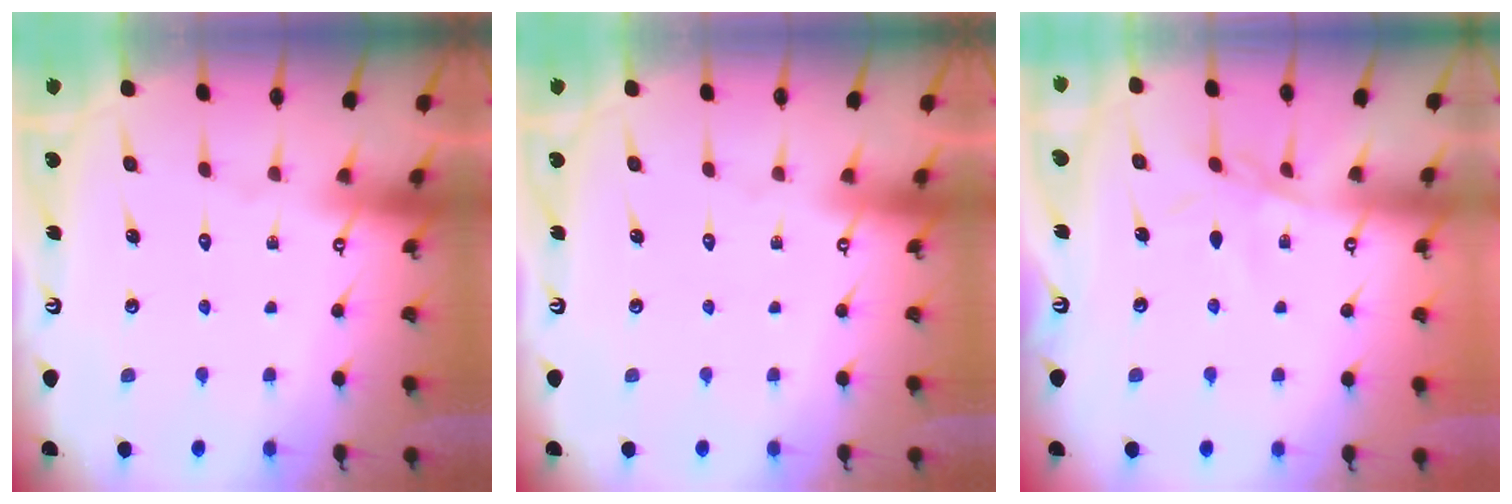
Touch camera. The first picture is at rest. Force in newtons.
{"total": 0.0}
{"total": 4.7, "press": 4.6, "slide": 0.5}